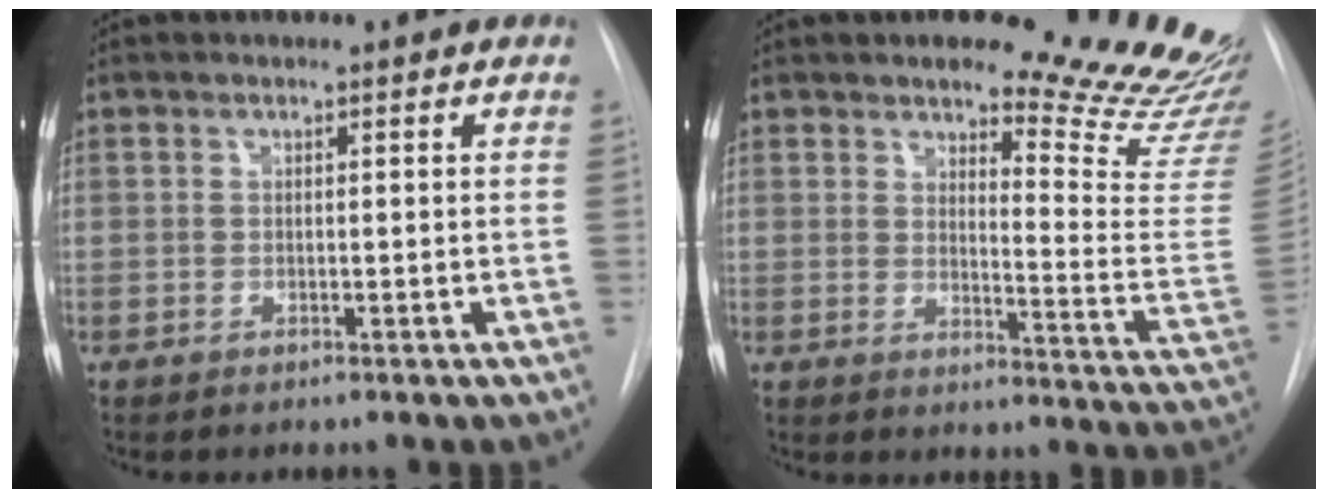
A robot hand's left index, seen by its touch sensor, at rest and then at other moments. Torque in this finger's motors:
{"motor_torque": [0.95, -1.19, 0.09, 0.00]}